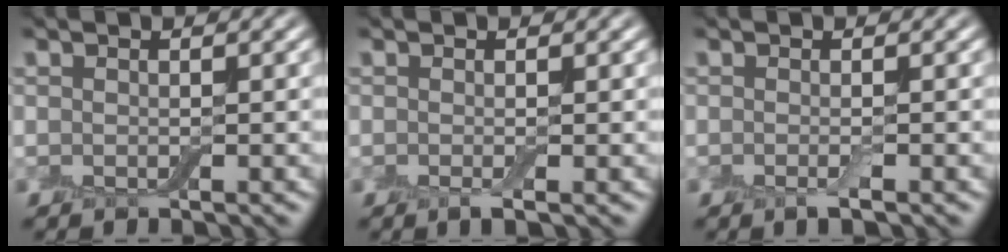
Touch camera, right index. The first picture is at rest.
{"total": 1.0, "force": [-0.3, 0.2, 1.0], "torque": [-0.019, -0.009, -0.006]}
{"total": 1.0, "force": [-0.4, 0.1, 0.9], "torque": [-0.017, -0.006, -0.009]}